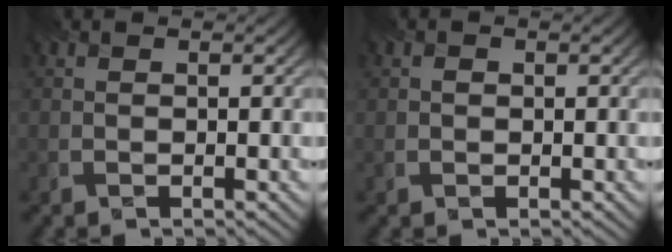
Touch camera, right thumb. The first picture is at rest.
{"total": 0.6, "force": [0.1, 0.6, 0.1], "torque": [-0.002, -0.002, 0.002]}